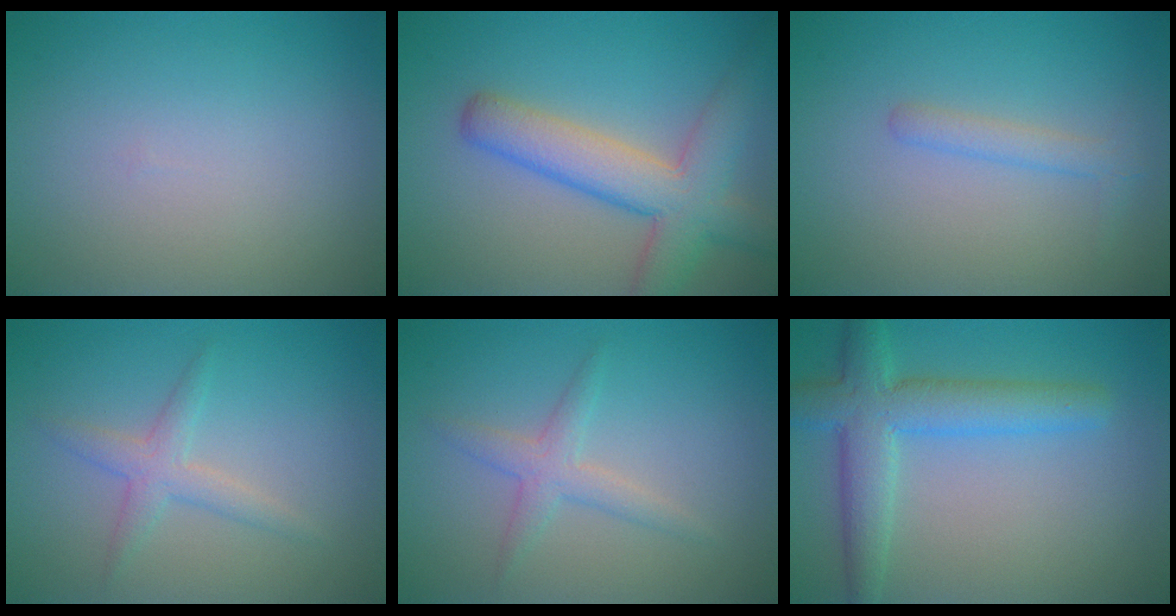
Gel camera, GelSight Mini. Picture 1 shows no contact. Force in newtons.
{"total": 6.5, "press": 6.5, "slide": 0.3}
{"total": 1.6, "press": 1.6, "slide": 0.1}
{"total": 2.2, "press": 2.2, "slide": 0.1}
{"total": 2.2, "press": 2.2, "slide": 0.1}
{"total": 5.5, "press": 5.5, "slide": 0.3}